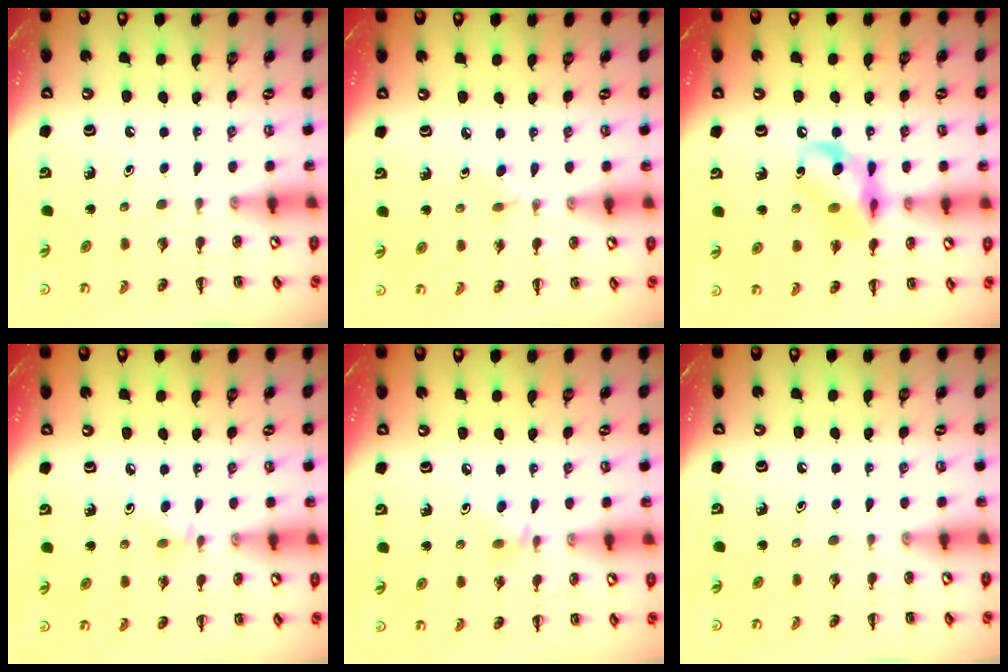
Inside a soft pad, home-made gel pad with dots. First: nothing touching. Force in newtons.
{"total": 1.5, "press": 1.3, "slide": 0.8}
{"total": 13.2, "press": 13.0, "slide": 2.4}
{"total": 3.1, "press": 2.8, "slide": 1.2}
{"total": 3.8, "press": 3.6, "slide": 1.4}
{"total": 0.0}